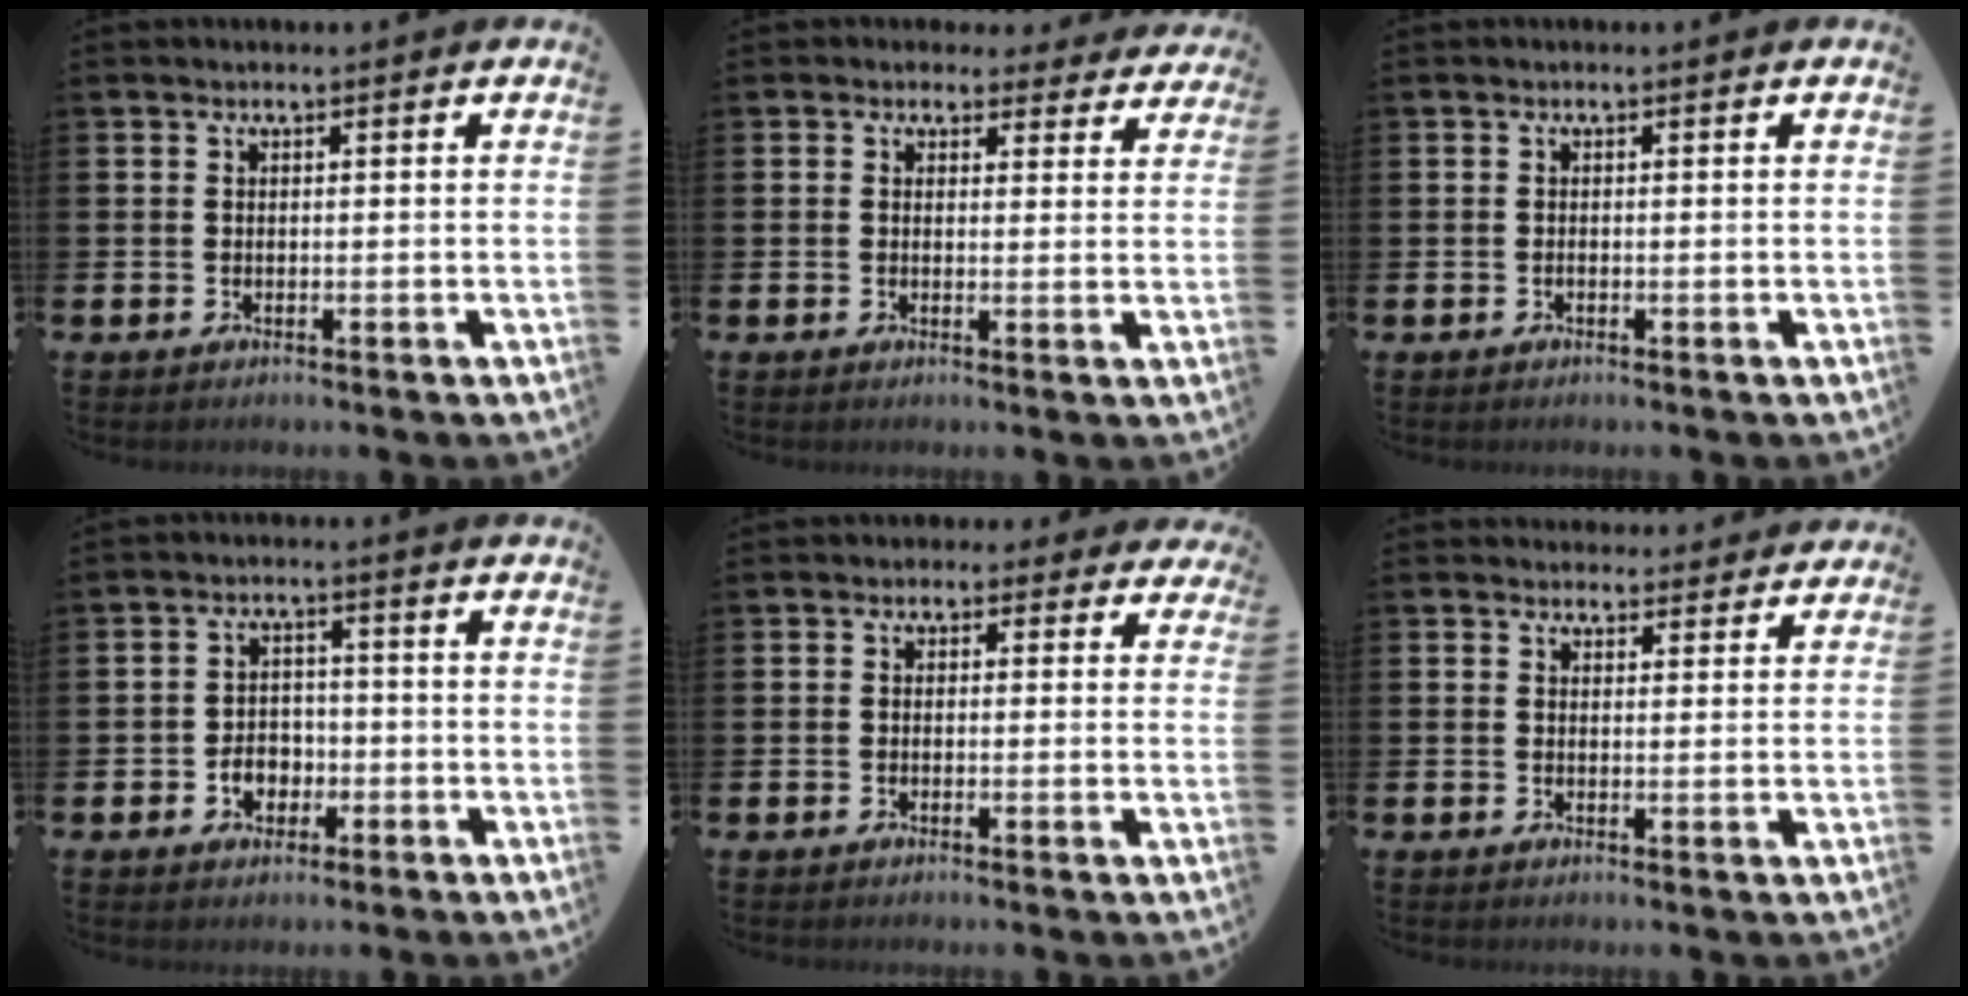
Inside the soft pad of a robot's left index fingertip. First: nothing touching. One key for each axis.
{"total": 2.9, "fx": 2.5, "fy": 1.5, "fz": 0.0, "tx": 0.001, "ty": -0.013, "tz": 0.041}
{"total": 0.0}
{"total": 3.6, "fx": -1.4, "fy": 2.8, "fz": 1.7, "tx": -0.021, "ty": -0.002, "tz": -0.033}
{"total": 1.1, "fx": 0.4, "fy": 1.1, "fz": 0.1, "tx": 0.000, "ty": 0.006, "tz": 0.004}
{"total": 3.0, "fx": 2.8, "fy": 1.0, "fz": -0.1, "tx": 0.010, "ty": -0.014, "tz": 0.050}